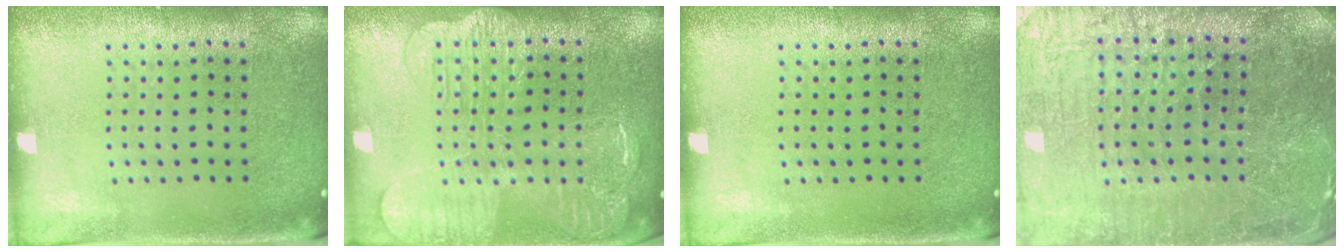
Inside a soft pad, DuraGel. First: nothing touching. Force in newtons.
{"total": 2.6, "press": 2.6, "slide": 0.3}
{"total": 0.0}
{"total": 4.2, "press": 4.1, "slide": 0.9}